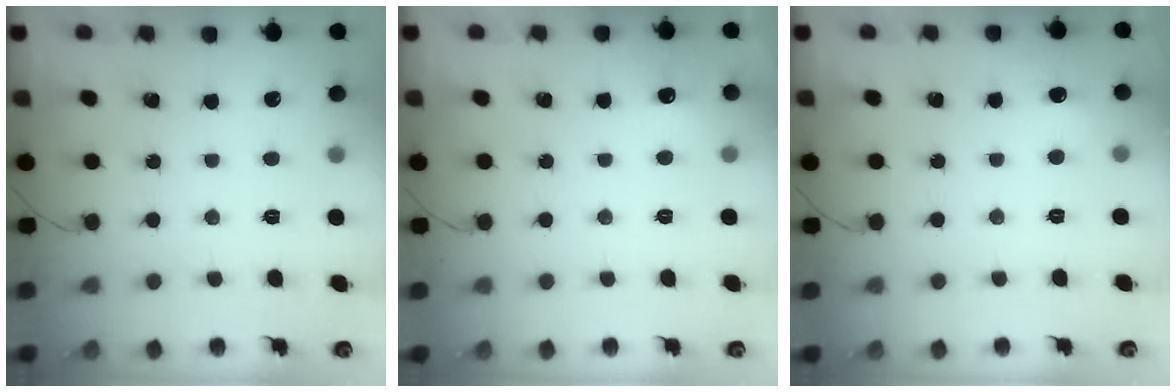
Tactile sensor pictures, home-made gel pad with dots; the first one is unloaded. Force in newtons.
{"total": 4.7, "press": 4.5, "slide": 1.3}
{"total": 4.0, "press": 3.6, "slide": 1.7}